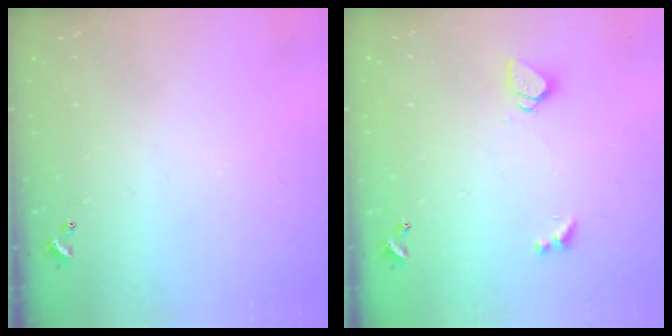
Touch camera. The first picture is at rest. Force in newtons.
{"total": 1.2, "press": 1.1, "slide": 0.5}